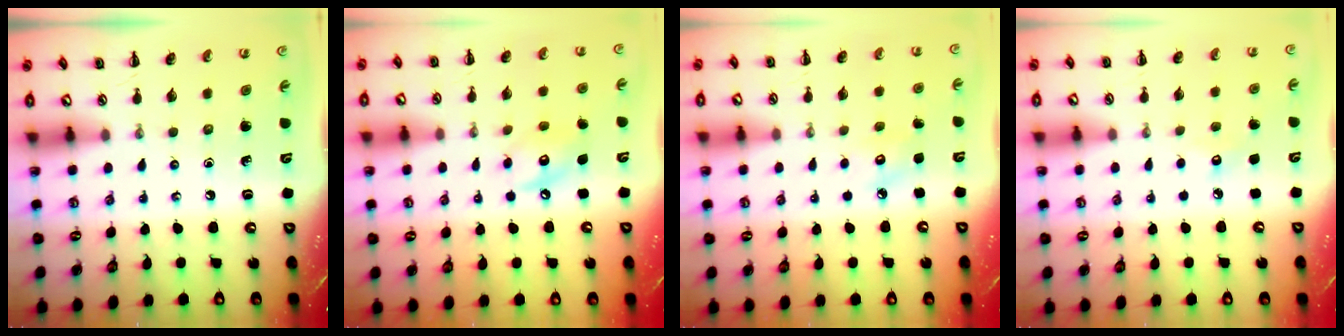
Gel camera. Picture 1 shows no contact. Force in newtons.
{"total": 8.4, "press": 8.3, "slide": 1.0}
{"total": 3.8, "press": 3.7, "slide": 0.9}
{"total": 4.4, "press": 4.3, "slide": 1.0}